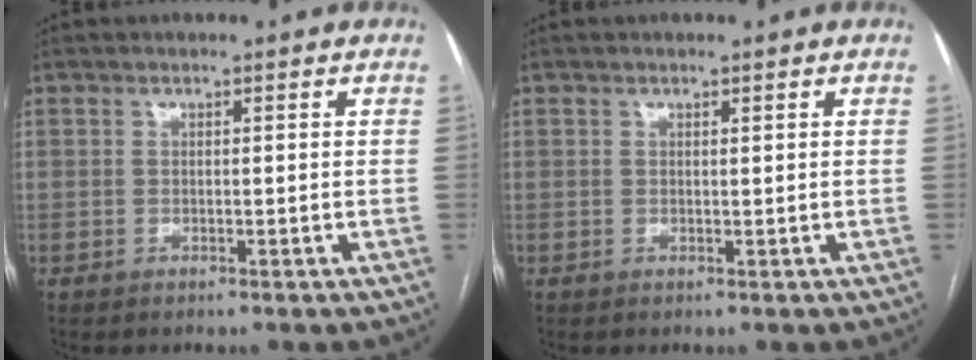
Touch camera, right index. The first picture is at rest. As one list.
[{"total": 0.0}]